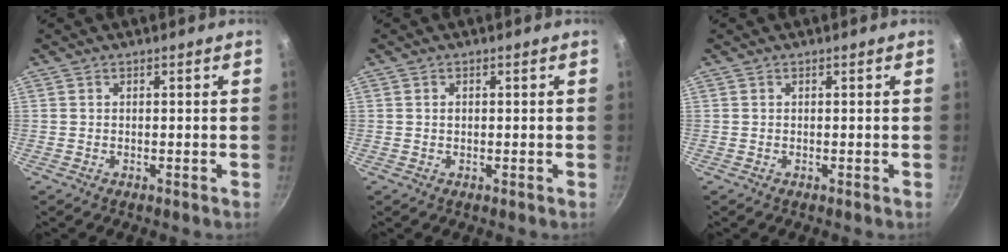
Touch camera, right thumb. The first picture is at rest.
{"total": 1.0, "force": [0.2, 0.7, 0.7], "torque": [-0.012, 0.003, 0.002]}
{"total": 0.0}